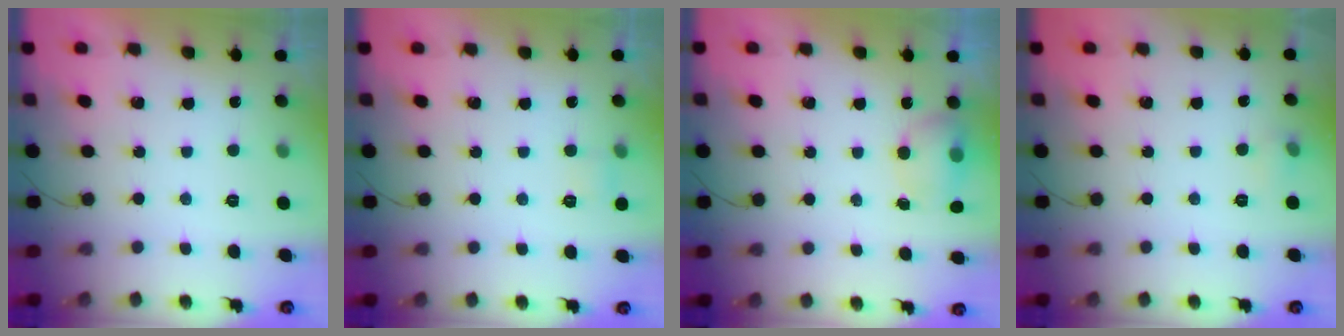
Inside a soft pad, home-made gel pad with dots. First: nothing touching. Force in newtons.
{"total": 2.6, "press": 2.4, "slide": 1.0}
{"total": 7.4, "press": 5.7, "slide": 4.7}
{"total": 7.9, "press": 4.1, "slide": 6.8}